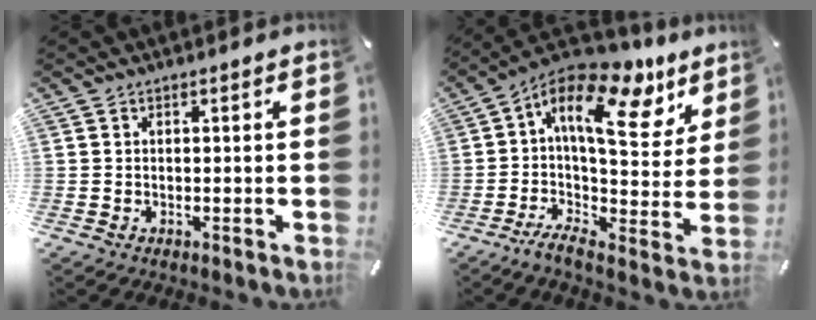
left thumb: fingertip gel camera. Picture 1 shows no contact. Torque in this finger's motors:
{"motor_torque": [0.50, 1.40, 2.15, -0.62, 0.53]}